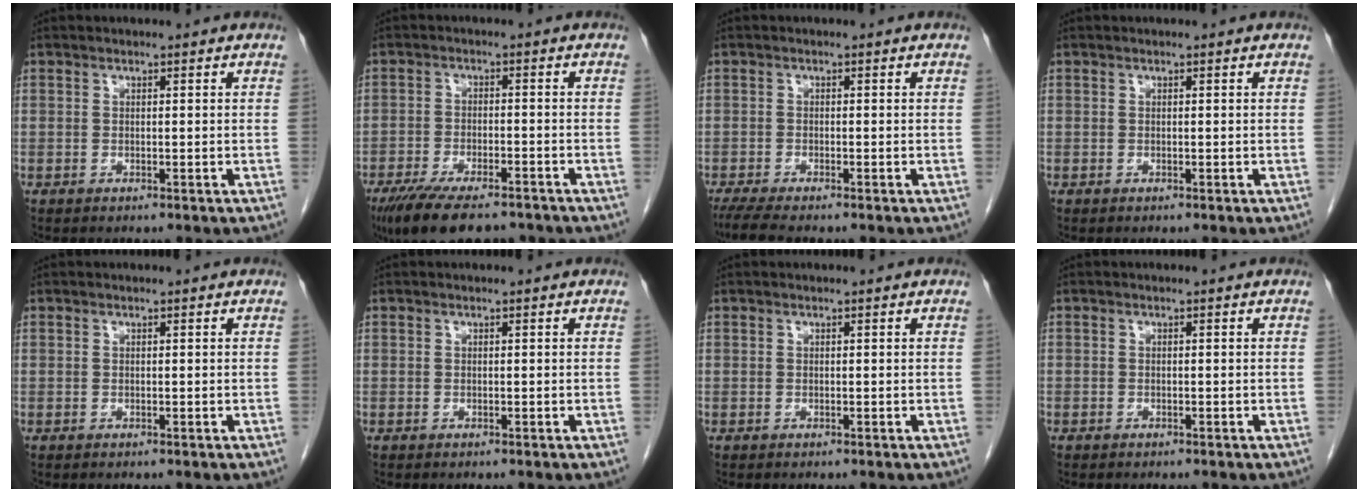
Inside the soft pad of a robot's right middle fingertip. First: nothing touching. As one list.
[{"total": 12.8, "force": [-9.9, 3.9, 7.1], "torque": [-0.125, -0.017, -0.154]}, {"total": 3.8, "force": [-3.2, -0.1, 2.1], "torque": [-0.043, -0.012, -0.058]}, {"total": 0.0}, {"total": 0.0}, {"total": 0.0}, {"total": 0.0}, {"total": 0.5, "force": [-0.4, 0.3, 0.1], "torque": [-0.010, 0.002, -0.007]}]